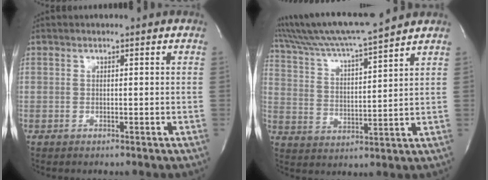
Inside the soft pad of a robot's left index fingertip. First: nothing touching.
{"total": 14.2, "force": [12.7, -0.8, 6.5], "torque": [-0.131, 0.009, 0.216]}